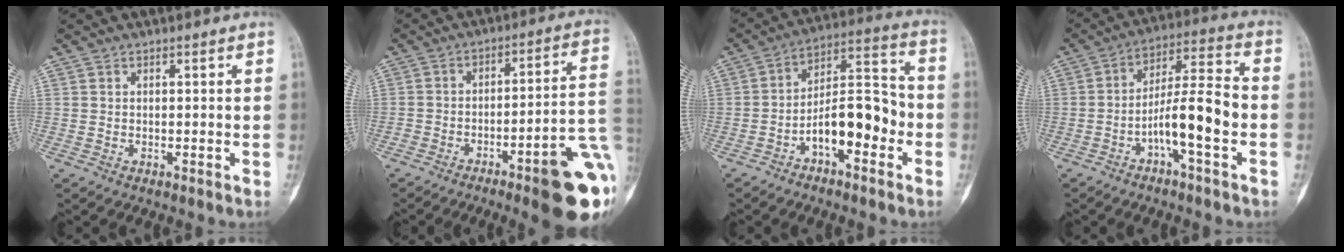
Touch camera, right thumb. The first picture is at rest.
{"total": 18.9, "force": [-7.8, 4.1, 16.7], "torque": [-0.158, 0.048, -0.099]}
{"total": 12.8, "force": [-4.6, 5.8, 10.4], "torque": [-0.154, 0.055, -0.080]}
{"total": 11.5, "force": [-3.7, 2.3, 10.6], "torque": [-0.190, 0.046, -0.061]}